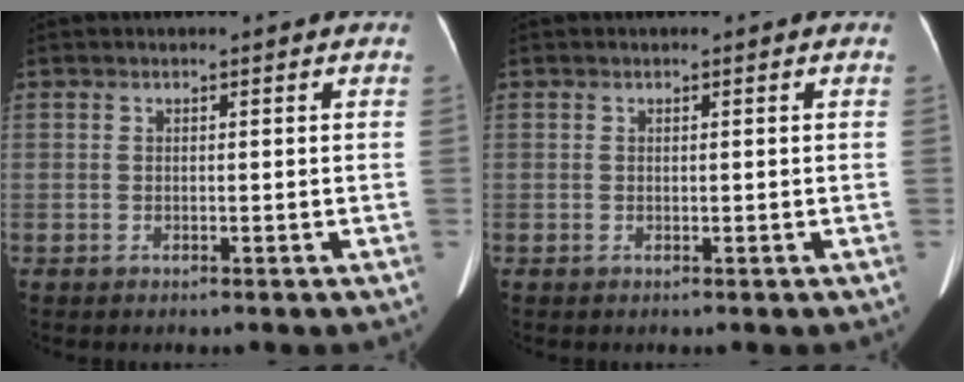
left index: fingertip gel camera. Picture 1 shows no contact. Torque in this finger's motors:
{"motor_torque": [-0.05, -0.05, 0.00, -0.03]}